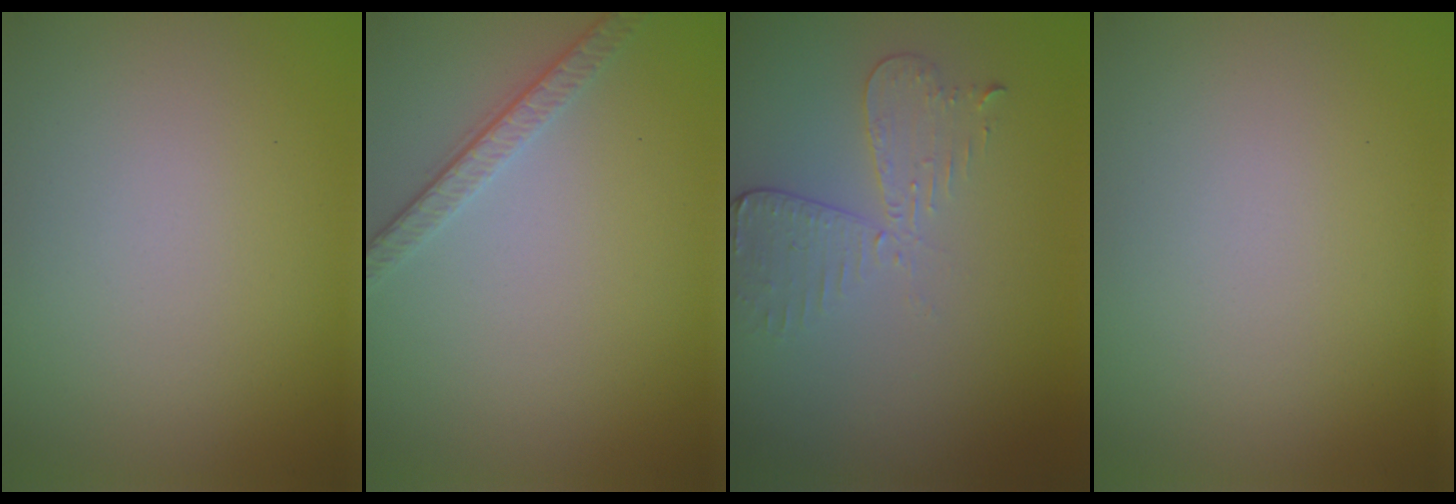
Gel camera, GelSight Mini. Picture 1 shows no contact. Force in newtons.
{"total": 2.6, "press": 2.0, "slide": 1.7}
{"total": 3.0, "press": 2.6, "slide": 1.5}
{"total": 0.0}